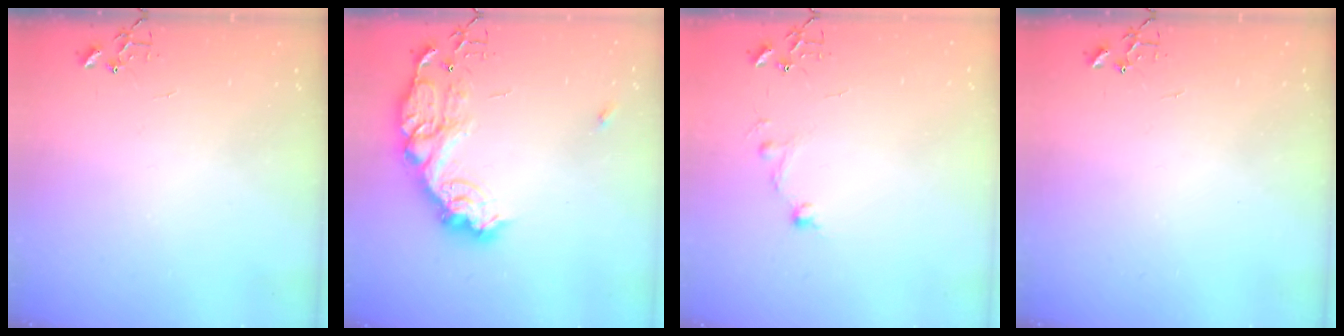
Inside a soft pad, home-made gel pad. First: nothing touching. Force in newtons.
{"total": 18.7, "press": 18.7, "slide": 1.3}
{"total": 9.6, "press": 9.6, "slide": 0.8}
{"total": 0.0}